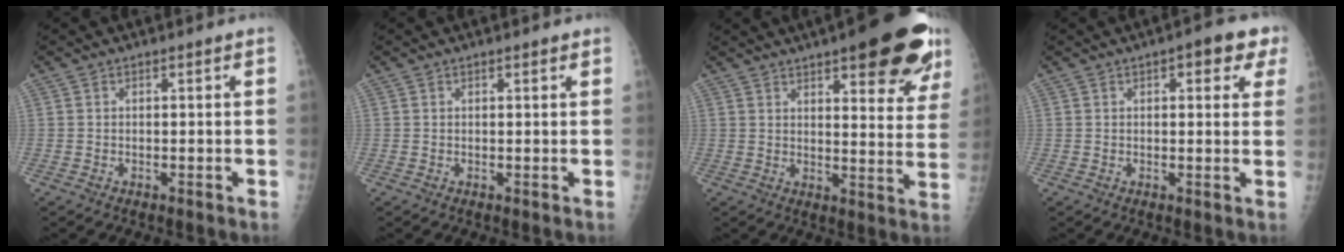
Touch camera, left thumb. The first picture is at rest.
{"total": 1.0, "force": [0.7, 0.3, 0.7], "torque": [-0.009, -0.001, 0.009]}
{"total": 21.7, "force": [13.3, 6.5, 15.9], "torque": [-0.171, -0.041, 0.163]}
{"total": 6.6, "force": [3.2, 2.5, 5.2], "torque": [-0.037, -0.003, 0.030]}